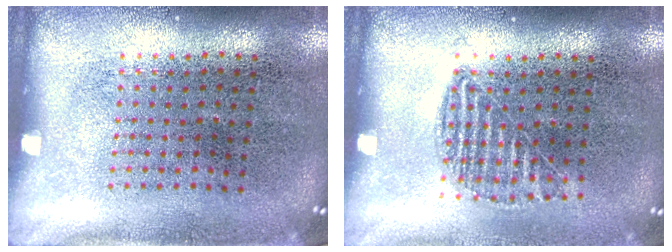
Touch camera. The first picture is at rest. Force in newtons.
{"total": 0.9, "press": 0.9, "slide": 0.4}